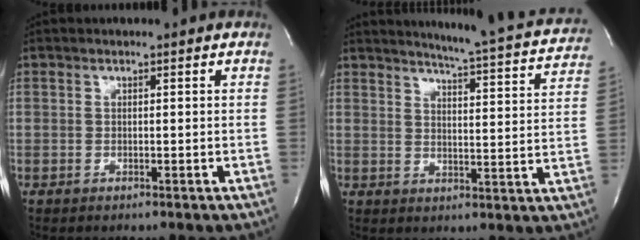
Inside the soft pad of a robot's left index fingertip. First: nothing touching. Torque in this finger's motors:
{"motor_torque": [-0.06, -0.05, 0.12, 0.06]}